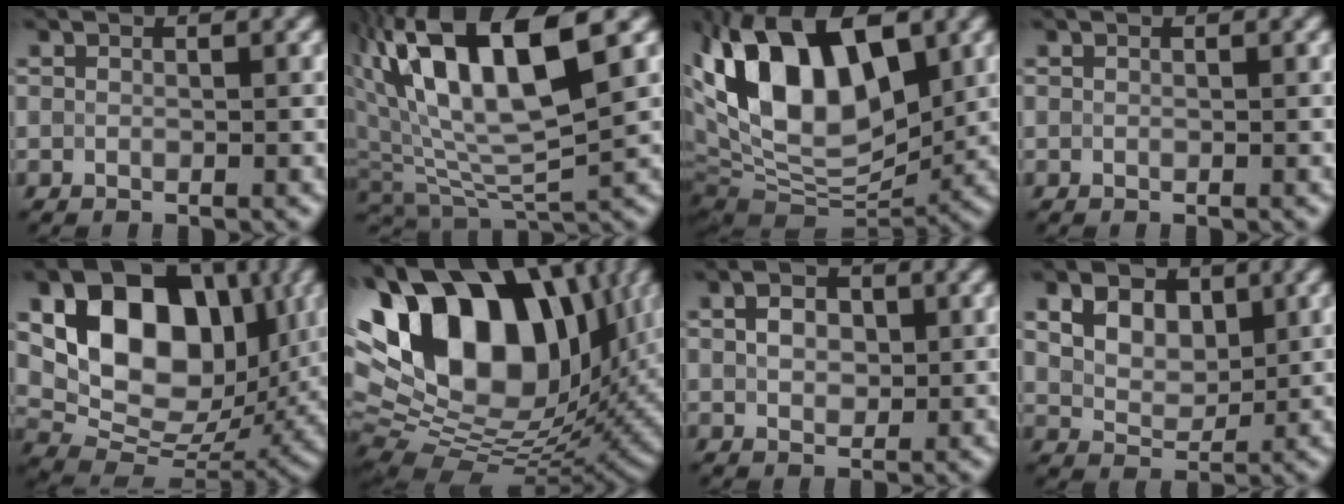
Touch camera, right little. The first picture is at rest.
{"total": 12.2, "force": [4.8, 4.6, 10.2], "torque": [-0.196, 0.019, 0.088]}
{"total": 14.2, "force": [3.3, 8.1, 11.1], "torque": [-0.199, 0.031, 0.054]}
{"total": 0.0}
{"total": 14.5, "force": [4.2, 9.7, 9.9], "torque": [-0.162, 0.019, 0.074]}
{"total": 19.2, "force": [6.8, 11.2, 14.0], "torque": [-0.239, 0.055, 0.106]}
{"total": 2.3, "force": [0.6, 1.6, 1.6], "torque": [-0.036, 0.008, 0.011]}
{"total": 6.6, "force": [3.2, 4.3, 3.7], "torque": [-0.085, 0.021, 0.054]}